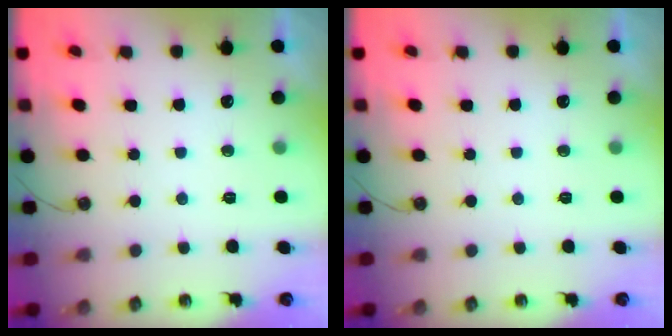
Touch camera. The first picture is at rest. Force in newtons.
{"total": 0.0}